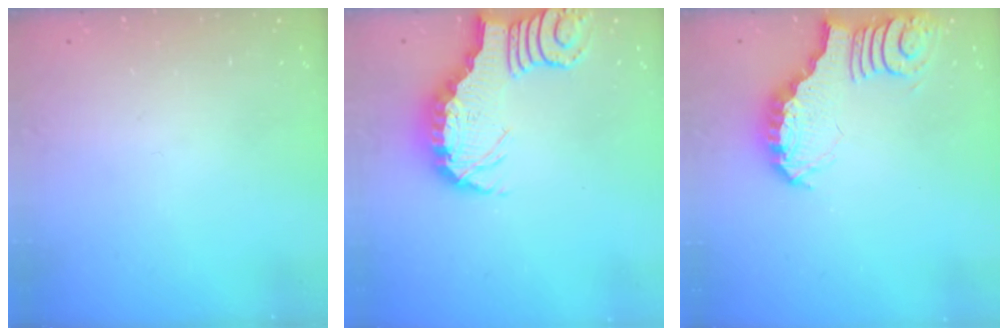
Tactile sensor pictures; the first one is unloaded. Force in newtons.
{"total": 3.1, "press": 3.1, "slide": 0.6}
{"total": 3.9, "press": 3.9, "slide": 0.6}